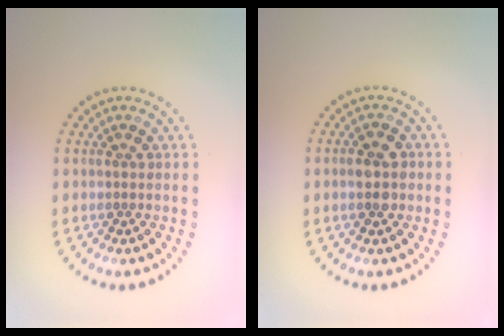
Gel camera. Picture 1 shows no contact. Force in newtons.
{"total": 2.3, "press": 2.3, "slide": 0.1}